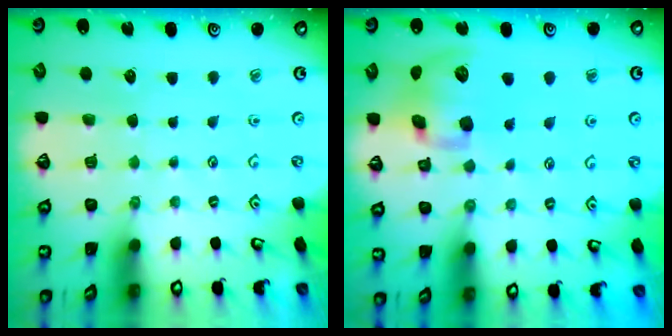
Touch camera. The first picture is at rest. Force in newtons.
{"total": 12.1, "press": 12.0, "slide": 1.9}